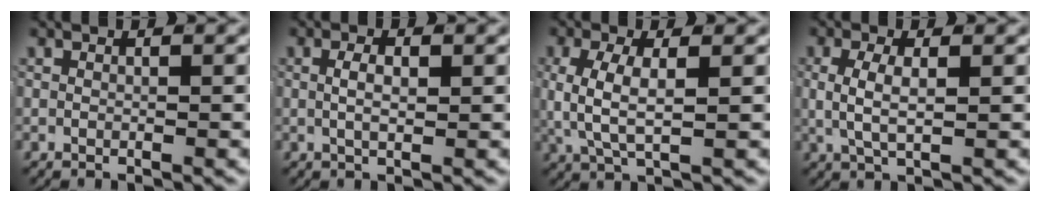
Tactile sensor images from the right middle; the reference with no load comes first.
{"total": 1.9, "force": [0.1, 0.5, 1.8], "torque": [-0.027, -0.003, 0.002]}
{"total": 4.1, "force": [0.4, 1.8, 3.7], "torque": [-0.080, -0.011, 0.017]}
{"total": 3.2, "force": [0.4, 1.3, 2.9], "torque": [-0.060, -0.008, 0.015]}